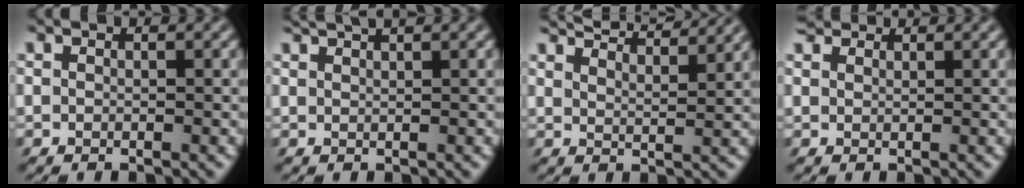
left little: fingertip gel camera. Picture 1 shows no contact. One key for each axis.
{"total": 3.0, "fx": 2.6, "fy": 0.1, "fz": 1.5, "tx": -0.039, "ty": 0.020, "tz": 0.046}
{"total": 6.9, "fx": 6.3, "fy": 0.8, "fz": 2.7, "tx": -0.052, "ty": 0.017, "tz": 0.074}
{"total": 2.7, "fx": 2.0, "fy": 1.6, "fz": 0.8, "tx": -0.051, "ty": 0.013, "tz": 0.042}